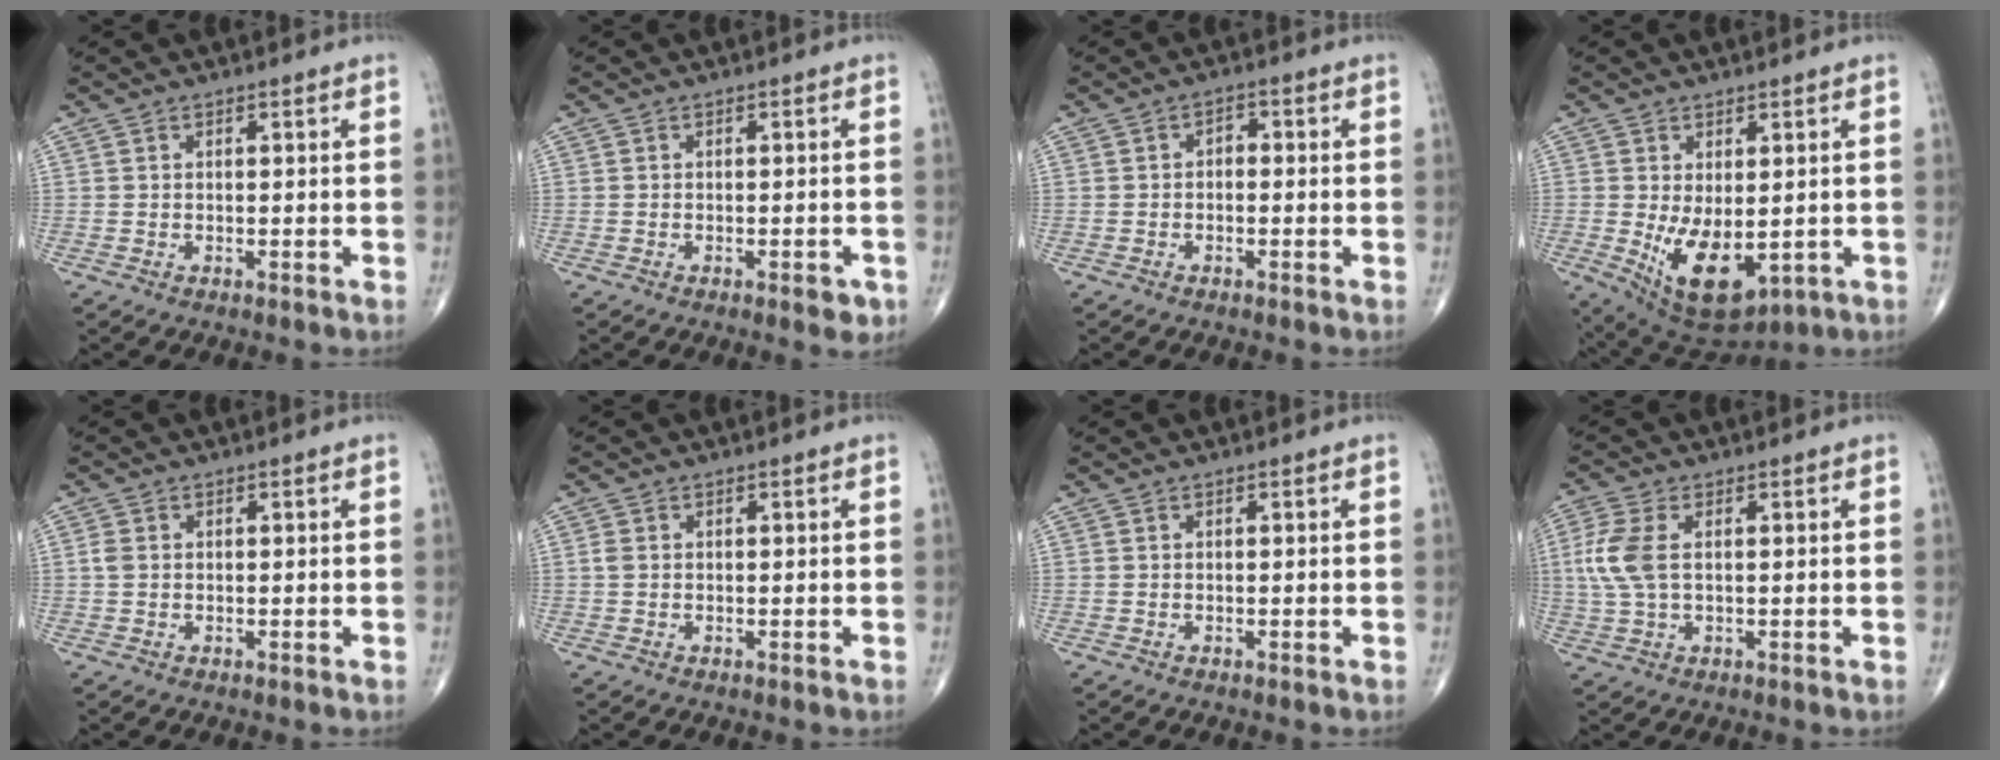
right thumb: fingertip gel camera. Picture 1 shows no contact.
{"total": 2.6, "force": [-1.3, 1.0, 2.0], "torque": [-0.017, 0.005, -0.014]}
{"total": 2.0, "force": [-0.3, 1.4, 1.5], "torque": [-0.012, 0.010, -0.012]}
{"total": 11.4, "force": [-1.7, 6.1, 9.5], "torque": [-0.144, -0.017, -0.001]}
{"total": 1.5, "force": [0.1, 1.2, 0.9], "torque": [-0.023, 0.003, 0.003]}
{"total": 1.1, "force": [0.1, 0.8, 0.7], "torque": [-0.016, 0.001, 0.001]}
{"total": 0.0}
{"total": 7.1, "force": [0.9, 3.8, 6.0], "torque": [-0.162, 0.008, 0.017]}